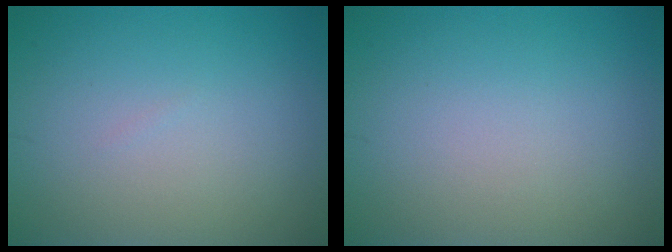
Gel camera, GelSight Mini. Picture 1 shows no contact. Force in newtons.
{"total": 0.0}